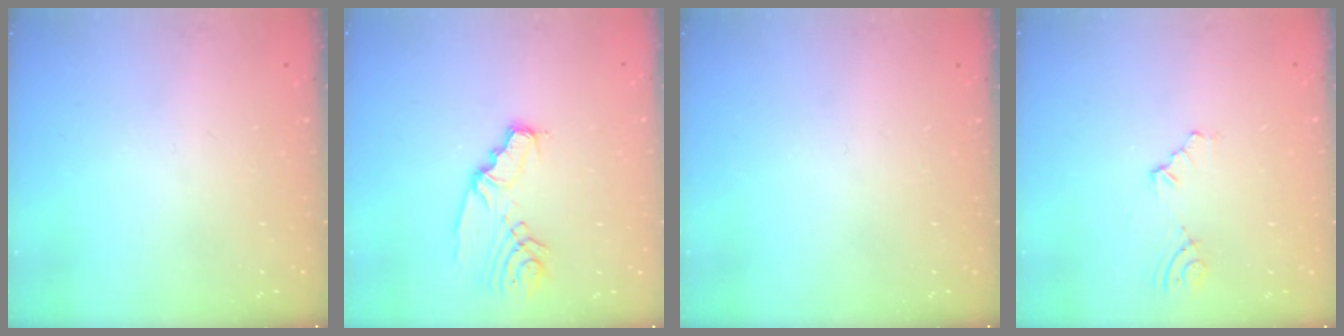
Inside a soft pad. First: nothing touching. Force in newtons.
{"total": 7.0, "press": 7.0, "slide": 0.6}
{"total": 0.0}
{"total": 4.1, "press": 3.4, "slide": 2.2}